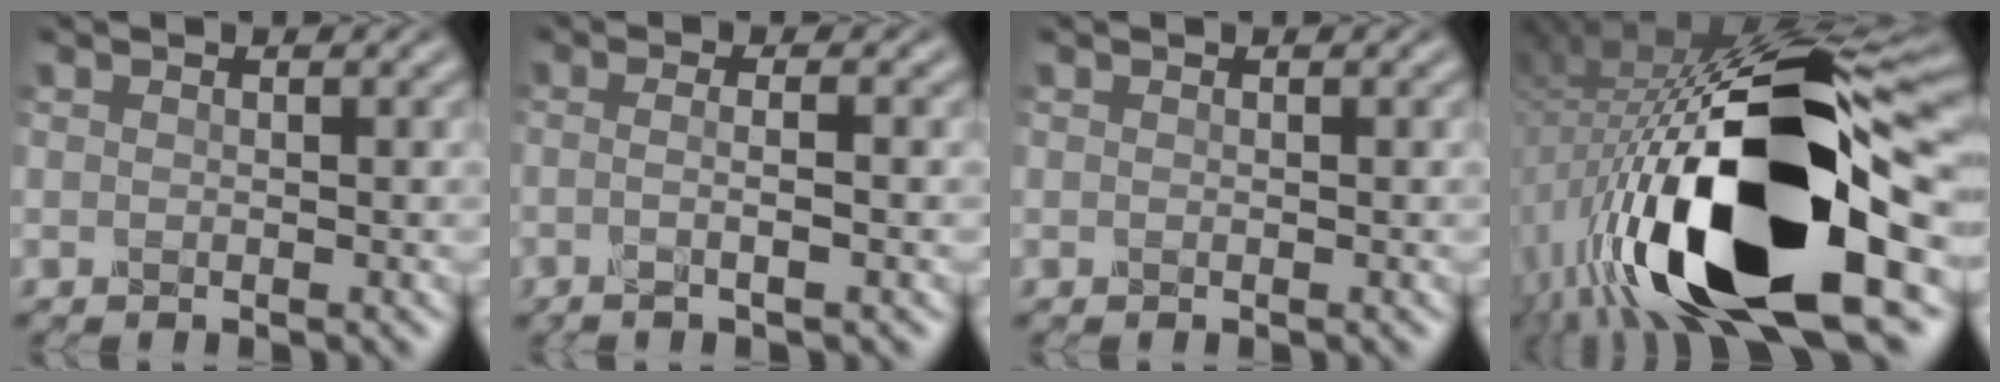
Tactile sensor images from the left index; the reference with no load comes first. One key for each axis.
{"total": 2.7, "fx": -0.6, "fy": 0.6, "fz": 2.6, "tx": -0.034, "ty": 0.003, "tz": -0.020}
{"total": 0.0}
{"total": 20.0, "fx": -6.0, "fy": 7.3, "fz": 17.6, "tx": -0.331, "ty": 0.006, "tz": -0.103}